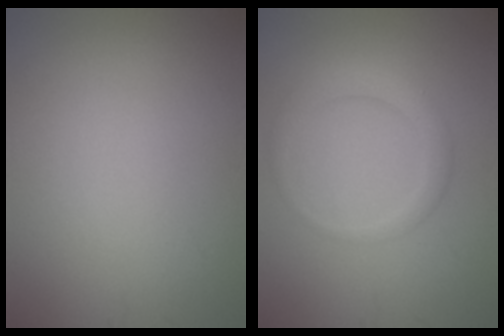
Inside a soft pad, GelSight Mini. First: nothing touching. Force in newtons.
{"total": 2.6, "press": 2.6, "slide": 0.1}